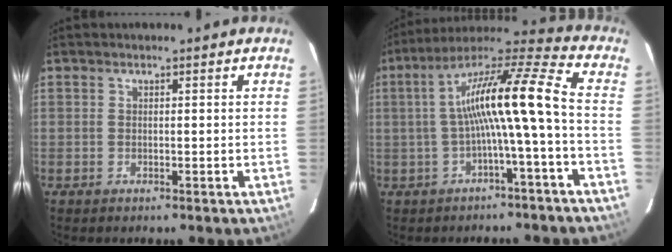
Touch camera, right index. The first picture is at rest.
{"total": 14.6, "force": [-1.8, 0.1, 14.5], "torque": [-0.262, 0.019, -0.036]}